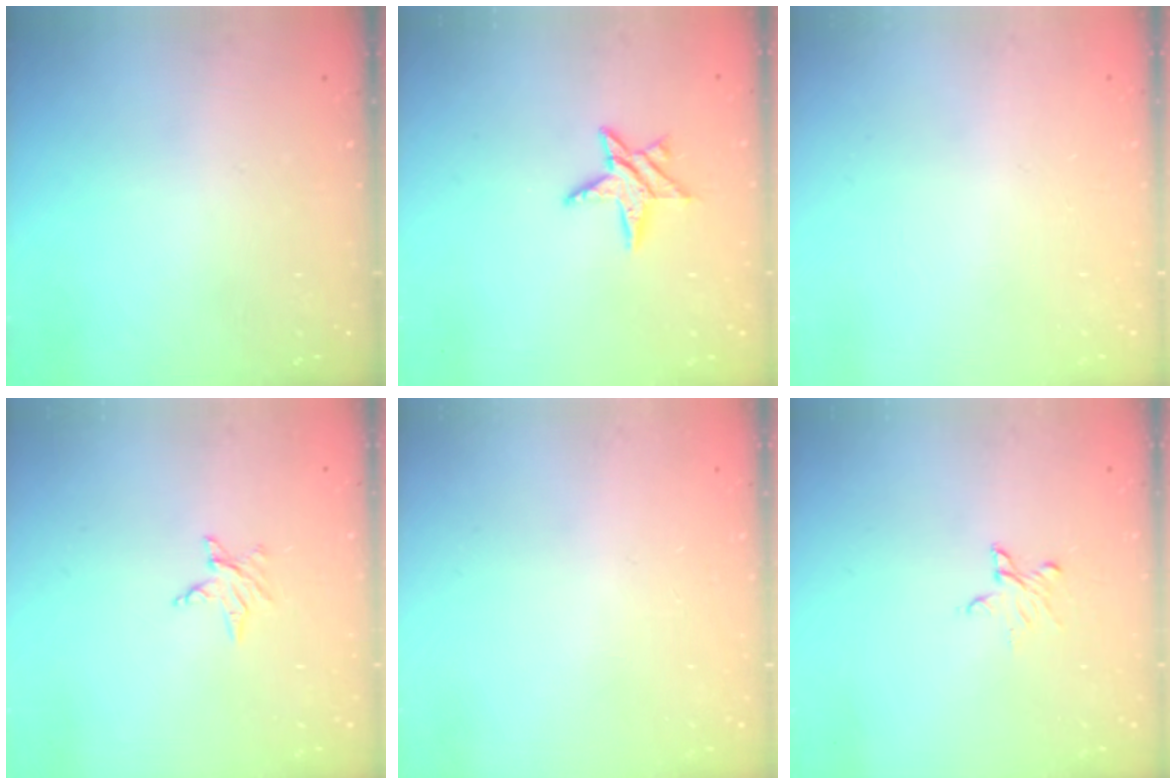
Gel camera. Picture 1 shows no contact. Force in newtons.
{"total": 7.2, "press": 7.2, "slide": 0.1}
{"total": 0.0}
{"total": 3.5, "press": 3.5, "slide": 0.3}
{"total": 0.0}
{"total": 4.9, "press": 4.9, "slide": 0.5}